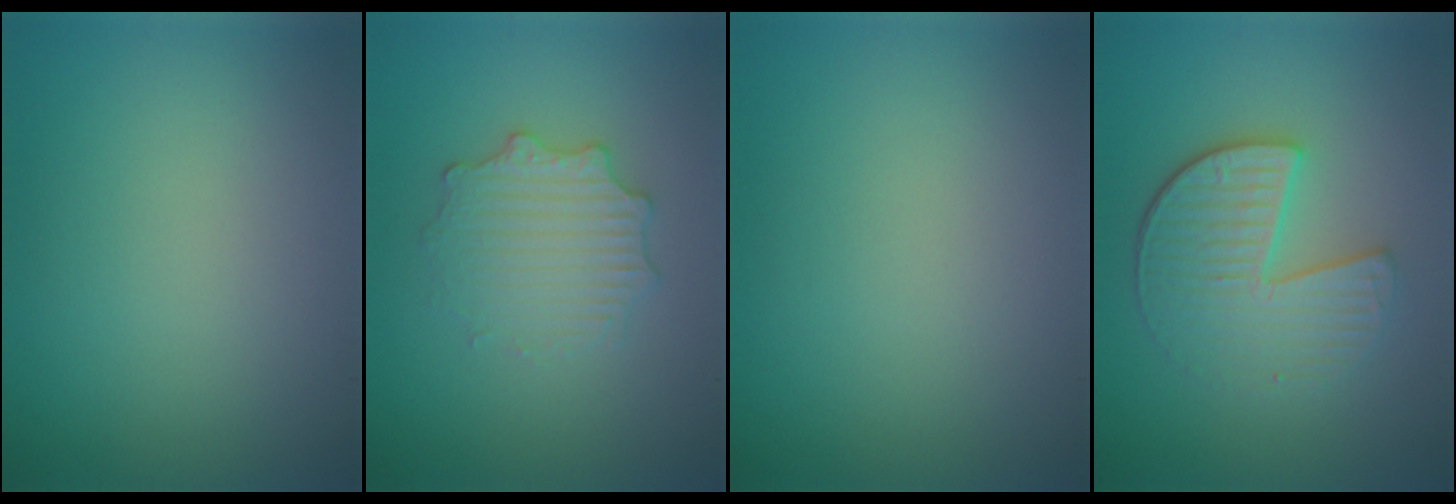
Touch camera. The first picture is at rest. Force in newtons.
{"total": 3.1, "press": 2.9, "slide": 1.0}
{"total": 0.0}
{"total": 4.6, "press": 3.8, "slide": 2.5}